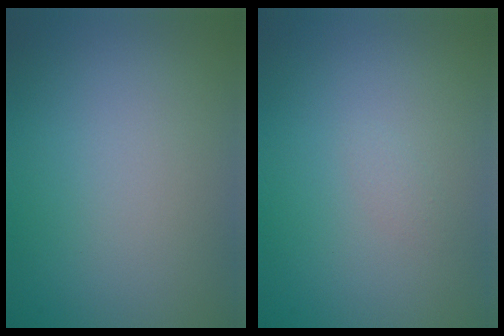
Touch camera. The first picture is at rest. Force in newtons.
{"total": 0.6, "press": 0.6, "slide": 0.0}